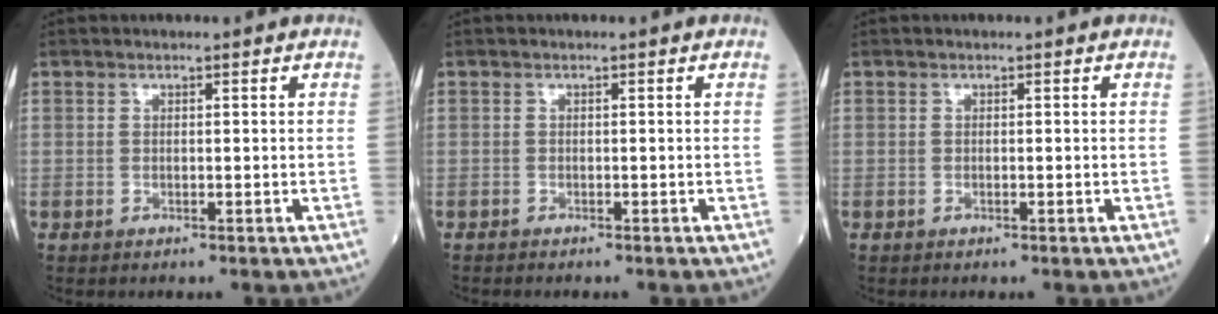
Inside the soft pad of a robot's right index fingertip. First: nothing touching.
{"total": 0.6, "force": [-0.6, 0.1, 0.1], "torque": [-0.005, -0.001, -0.012]}
{"total": 0.0}